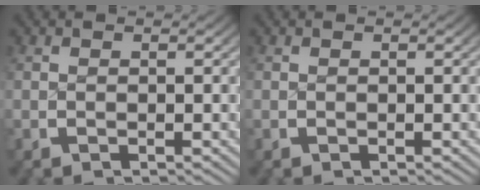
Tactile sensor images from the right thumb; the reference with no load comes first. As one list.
[{"total": 0.0}]